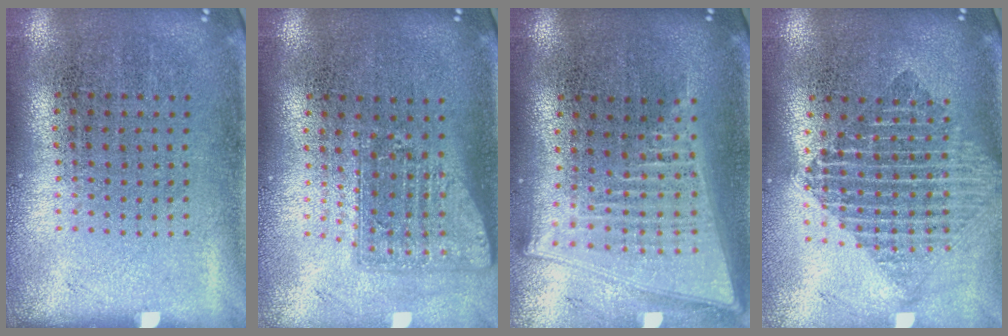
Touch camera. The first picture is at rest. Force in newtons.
{"total": 1.6, "press": 1.2, "slide": 1.0}
{"total": 2.1, "press": 1.7, "slide": 1.1}
{"total": 1.9, "press": 1.5, "slide": 1.1}